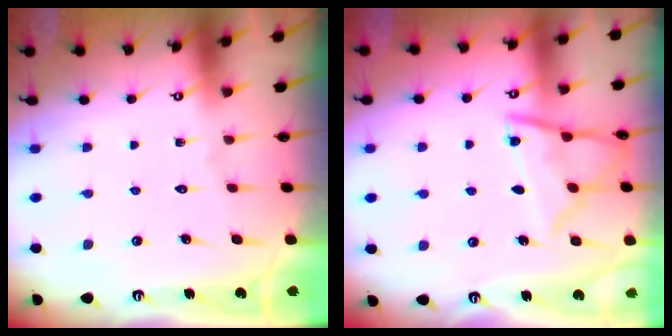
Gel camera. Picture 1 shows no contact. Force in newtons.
{"total": 11.0, "press": 11.0, "slide": 0.4}